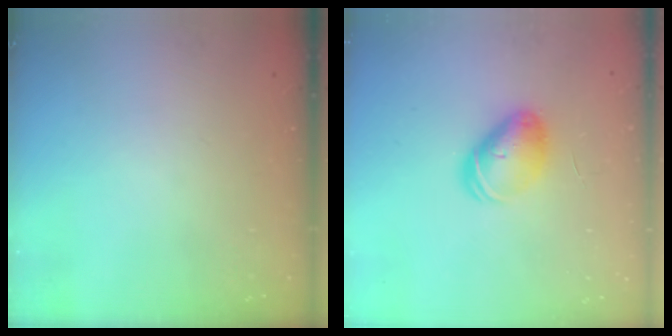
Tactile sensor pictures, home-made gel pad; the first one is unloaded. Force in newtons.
{"total": 8.1, "press": 8.1, "slide": 0.7}